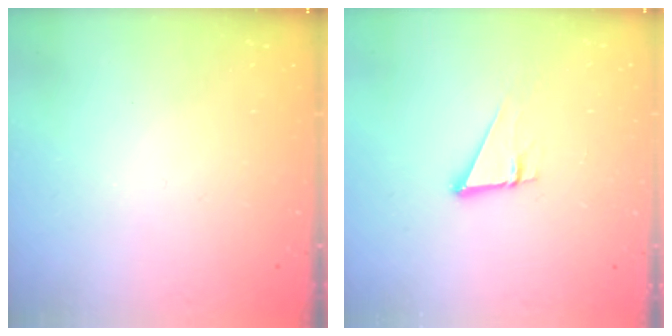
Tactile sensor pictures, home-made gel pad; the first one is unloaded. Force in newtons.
{"total": 3.7, "press": 3.7, "slide": 0.2}